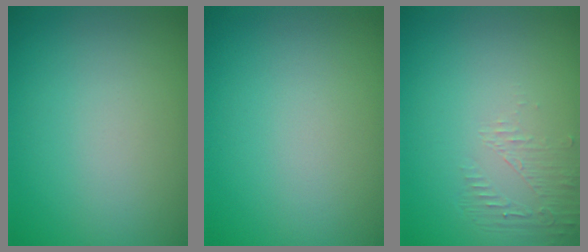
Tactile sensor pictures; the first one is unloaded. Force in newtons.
{"total": 0.0}
{"total": 1.3, "press": 0.0, "slide": 1.3}